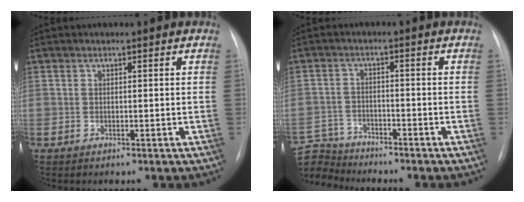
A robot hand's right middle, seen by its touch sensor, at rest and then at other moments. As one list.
[{"total": 8.1, "force": [-7.9, 1.8, 0.0], "torque": [-0.012, 0.005, -0.153]}]